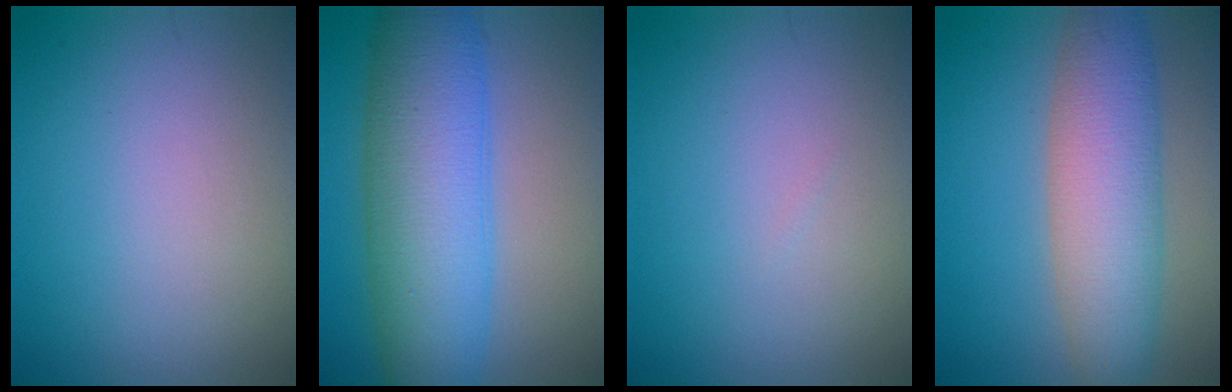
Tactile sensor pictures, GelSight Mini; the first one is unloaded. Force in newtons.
{"total": 10.2, "press": 10.2, "slide": 0.1}
{"total": 0.0}
{"total": 7.8, "press": 7.8, "slide": 0.4}